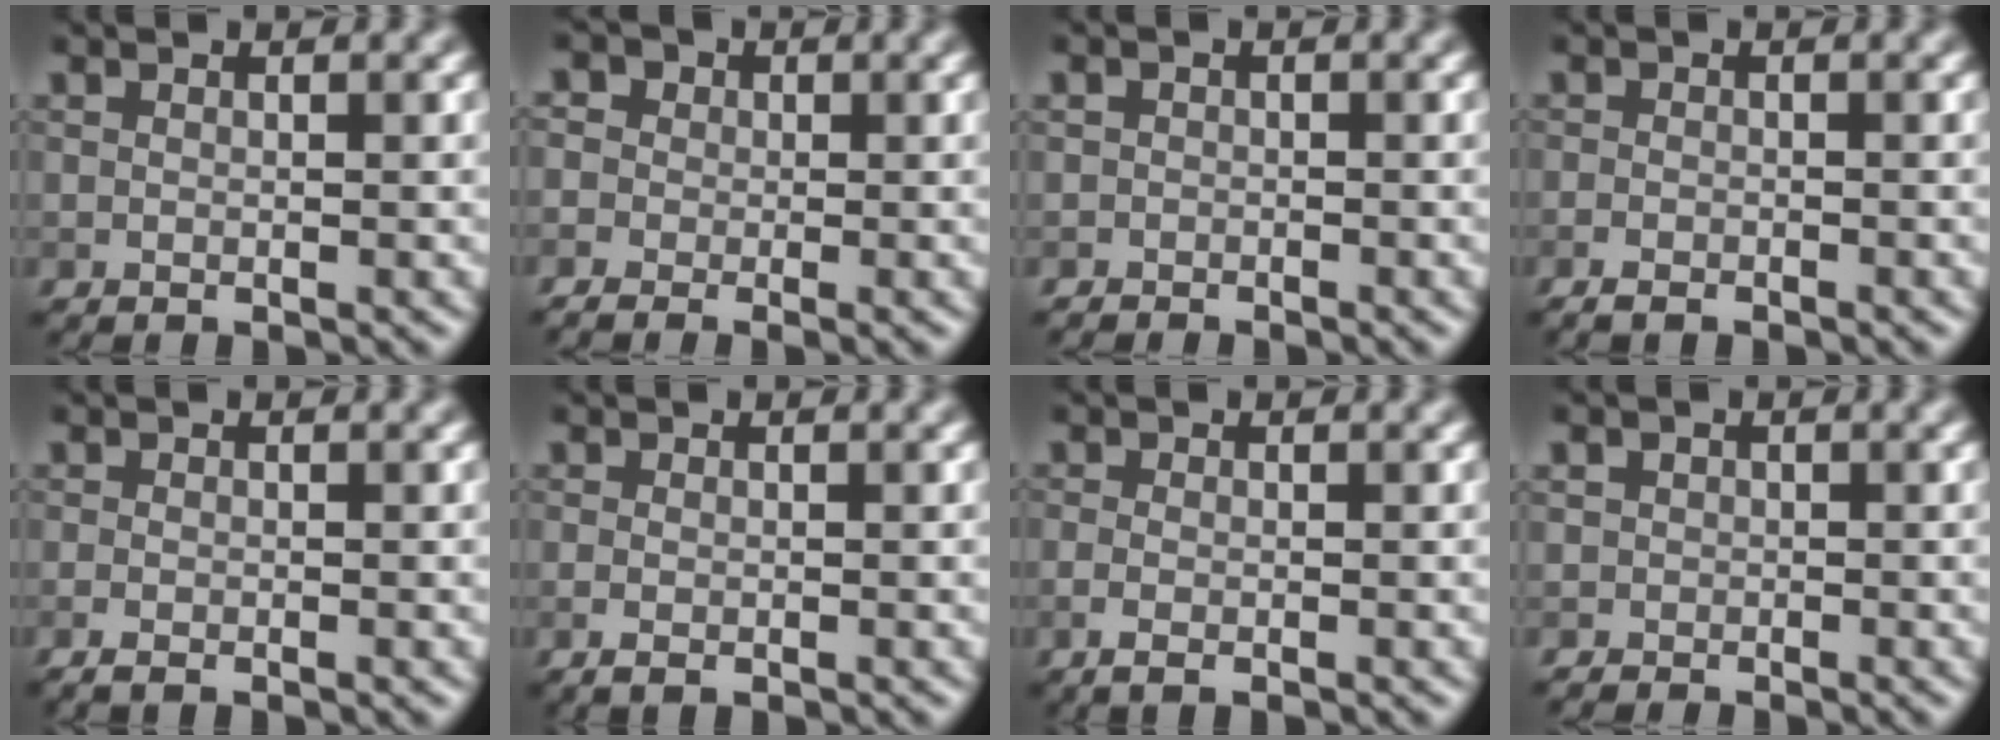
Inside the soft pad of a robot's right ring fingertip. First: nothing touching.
{"total": 3.9, "force": [-0.7, 3.1, 2.1], "torque": [-0.034, 0.011, -0.023]}
{"total": 1.4, "force": [-1.1, 0.7, -0.2], "torque": [0.011, 0.005, -0.021]}
{"total": 1.4, "force": [-1.2, 0.3, 0.7], "torque": [-0.017, 0.002, -0.024]}
{"total": 1.6, "force": [-0.7, 0.6, 1.2], "torque": [-0.026, -0.005, -0.009]}
{"total": 1.2, "force": [-0.4, 0.6, 1.0], "torque": [-0.020, -0.001, -0.006]}
{"total": 1.5, "force": [-0.6, 0.6, 1.2], "torque": [-0.030, -0.002, -0.012]}
{"total": 1.2, "force": [-0.5, 1.1, 0.0], "torque": [0.019, 0.005, -0.013]}